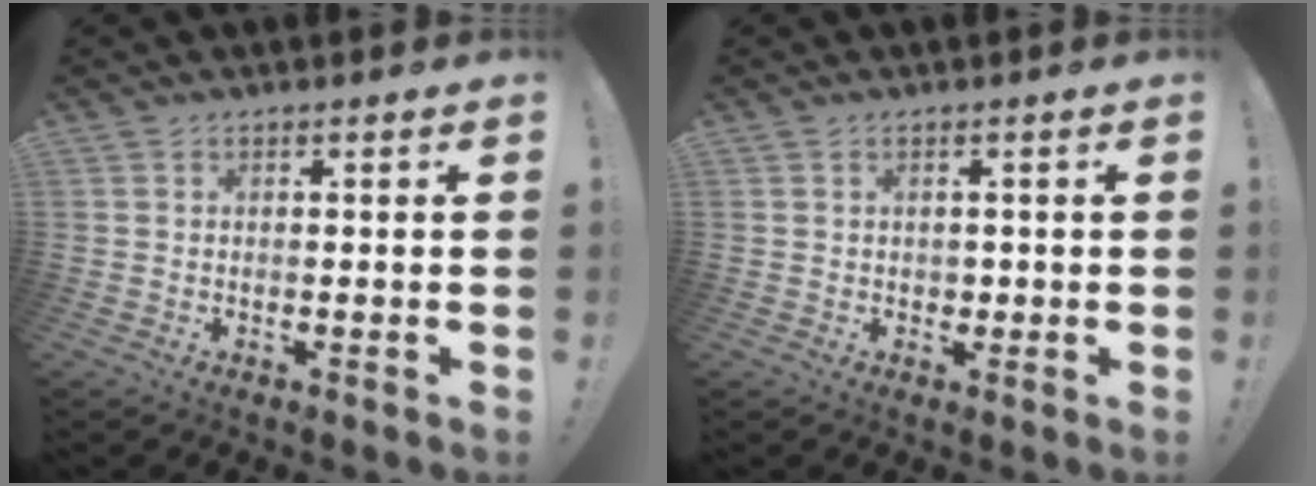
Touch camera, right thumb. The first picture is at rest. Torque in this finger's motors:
{"motor_torque": [-0.04, -0.17, 0.09, 0.00, -0.01]}